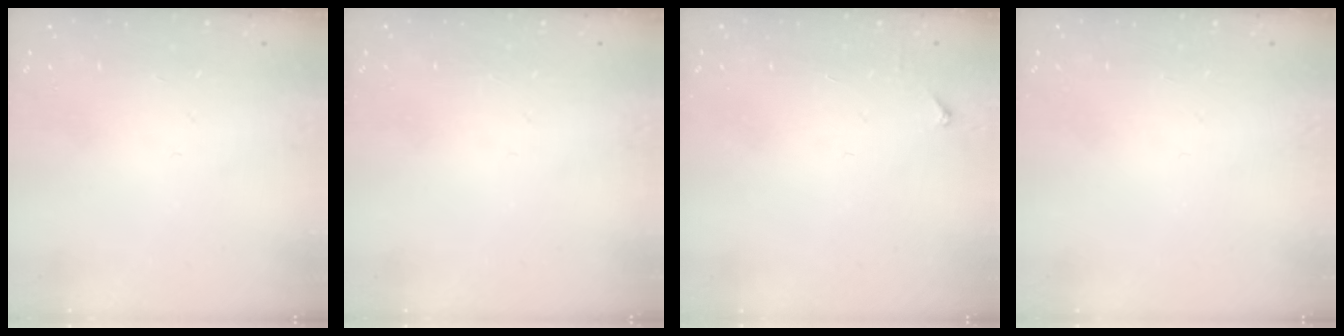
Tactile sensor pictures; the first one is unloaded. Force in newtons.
{"total": 0.0}
{"total": 3.5, "press": 3.4, "slide": 0.4}
{"total": 0.0}